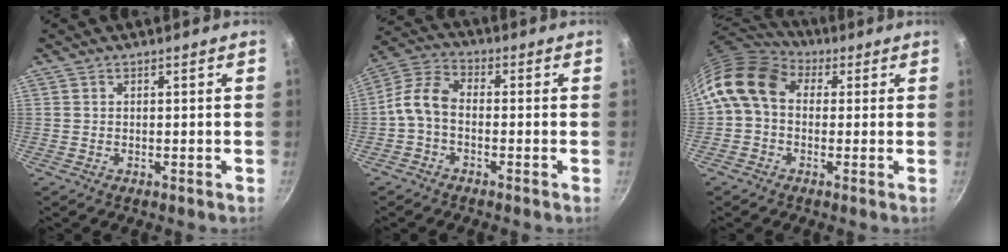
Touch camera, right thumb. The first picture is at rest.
{"total": 6.7, "force": [-1.9, 4.2, 5.0], "torque": [-0.107, 0.037, -0.051]}
{"total": 12.0, "force": [2.0, 9.1, 7.7], "torque": [-0.129, 0.021, 0.013]}